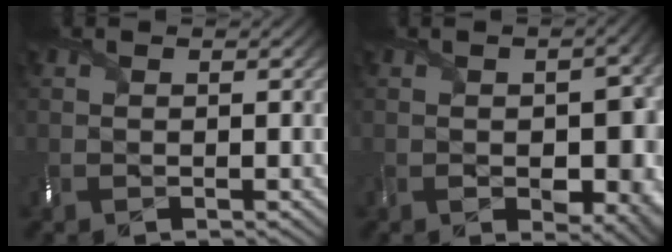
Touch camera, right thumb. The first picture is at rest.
{"total": 8.1, "force": [-1.3, 5.1, 6.1], "torque": [-0.088, -0.032, -0.002]}